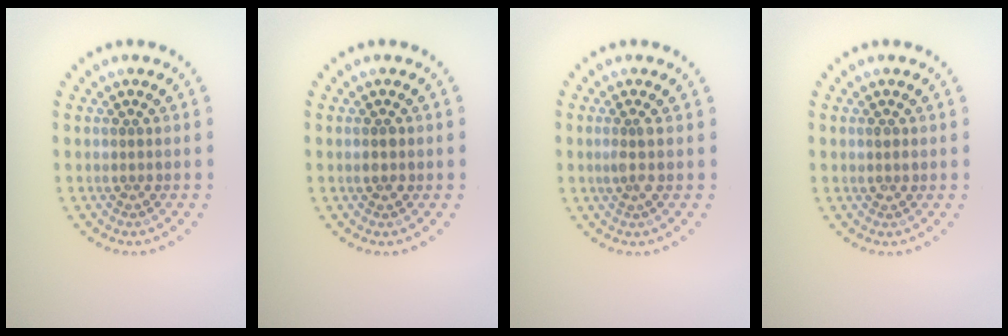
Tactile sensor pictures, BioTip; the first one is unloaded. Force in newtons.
{"total": 1.1, "press": 1.1, "slide": 0.2}
{"total": 1.4, "press": 1.1, "slide": 0.9}
{"total": 0.8, "press": 0.7, "slide": 0.3}